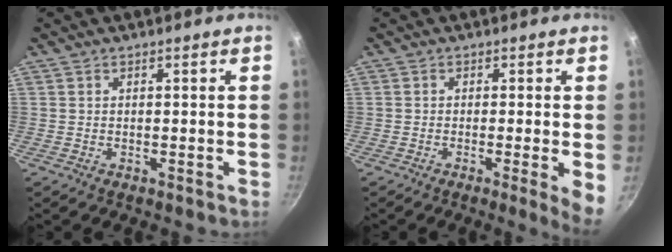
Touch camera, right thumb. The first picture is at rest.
{"total": 4.8, "force": [-0.9, 0.3, 4.7], "torque": [-0.057, -0.006, -0.013]}